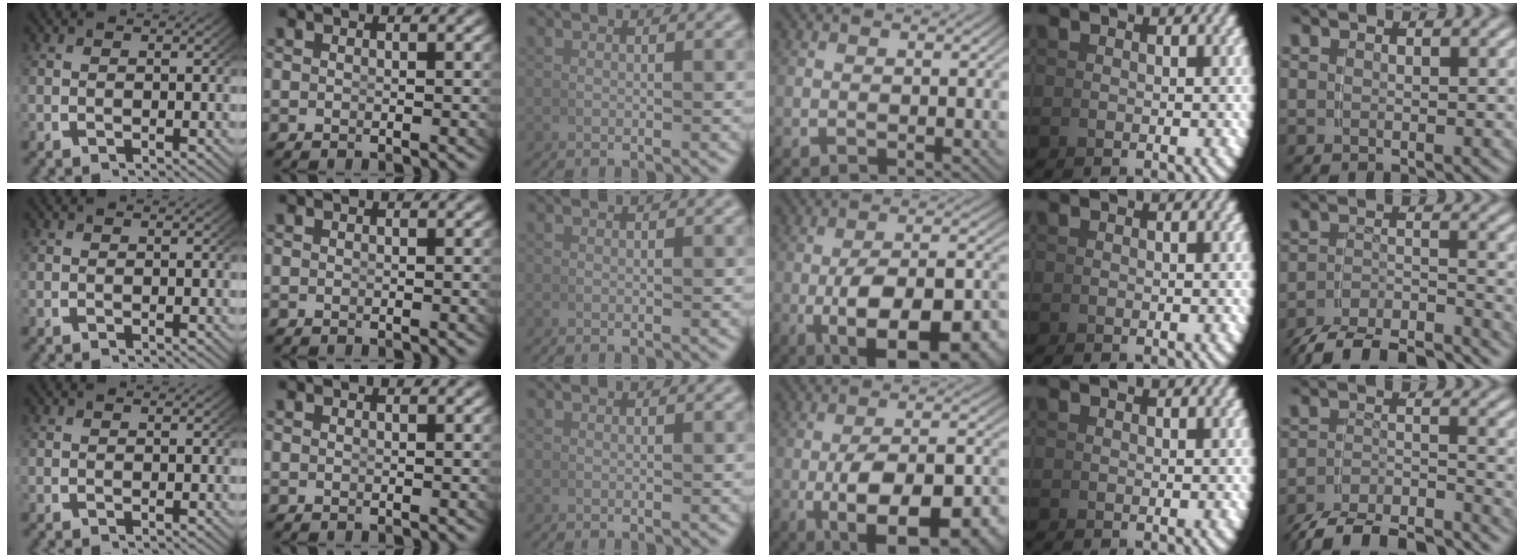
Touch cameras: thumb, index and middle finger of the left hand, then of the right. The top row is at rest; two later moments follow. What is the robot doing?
{"motion": "grasp_and_lifting", "object": "calculator"}